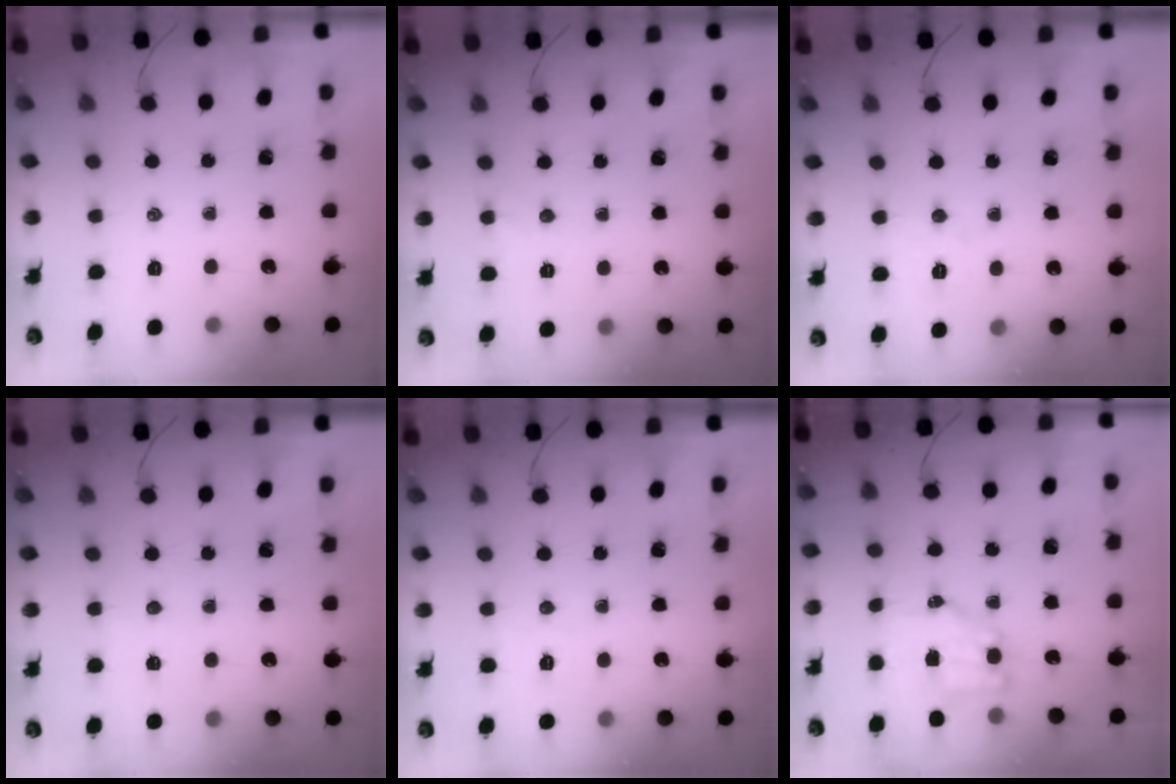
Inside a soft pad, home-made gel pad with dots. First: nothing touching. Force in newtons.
{"total": 2.5, "press": 2.4, "slide": 0.7}
{"total": 5.0, "press": 4.9, "slide": 1.0}
{"total": 2.7, "press": 2.6, "slide": 0.8}
{"total": 3.6, "press": 3.5, "slide": 1.0}
{"total": 6.4, "press": 6.4, "slide": 0.9}